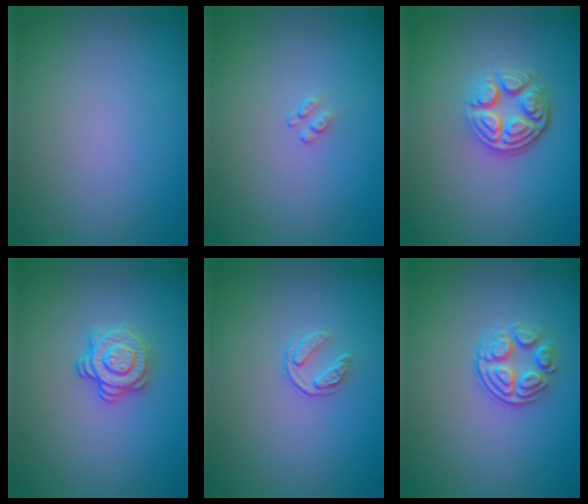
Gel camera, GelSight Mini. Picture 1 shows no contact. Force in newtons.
{"total": 0.6, "press": 0.4, "slide": 0.5}
{"total": 4.5, "press": 3.3, "slide": 3.0}
{"total": 3.0, "press": 2.6, "slide": 1.4}
{"total": 1.6, "press": 1.0, "slide": 1.2}
{"total": 3.0, "press": 2.6, "slide": 1.5}